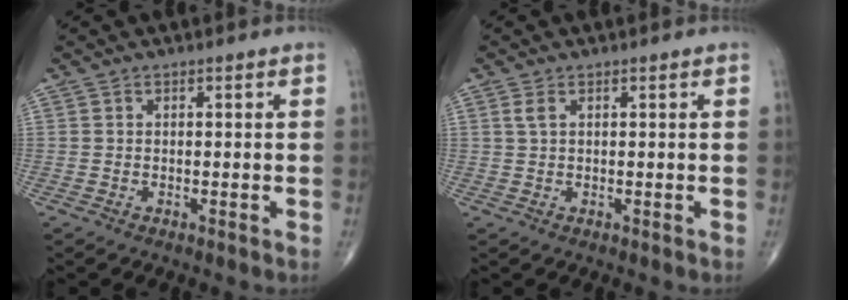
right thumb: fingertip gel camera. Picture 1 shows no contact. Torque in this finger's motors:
{"motor_torque": [-0.41, 0.18, 0.13, 0.00, 0.02]}